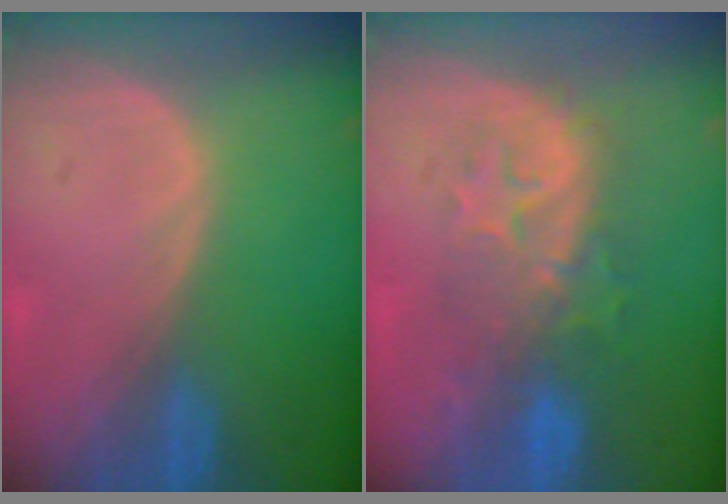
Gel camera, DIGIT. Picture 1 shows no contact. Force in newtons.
{"total": 7.9, "press": 7.7, "slide": 1.6}